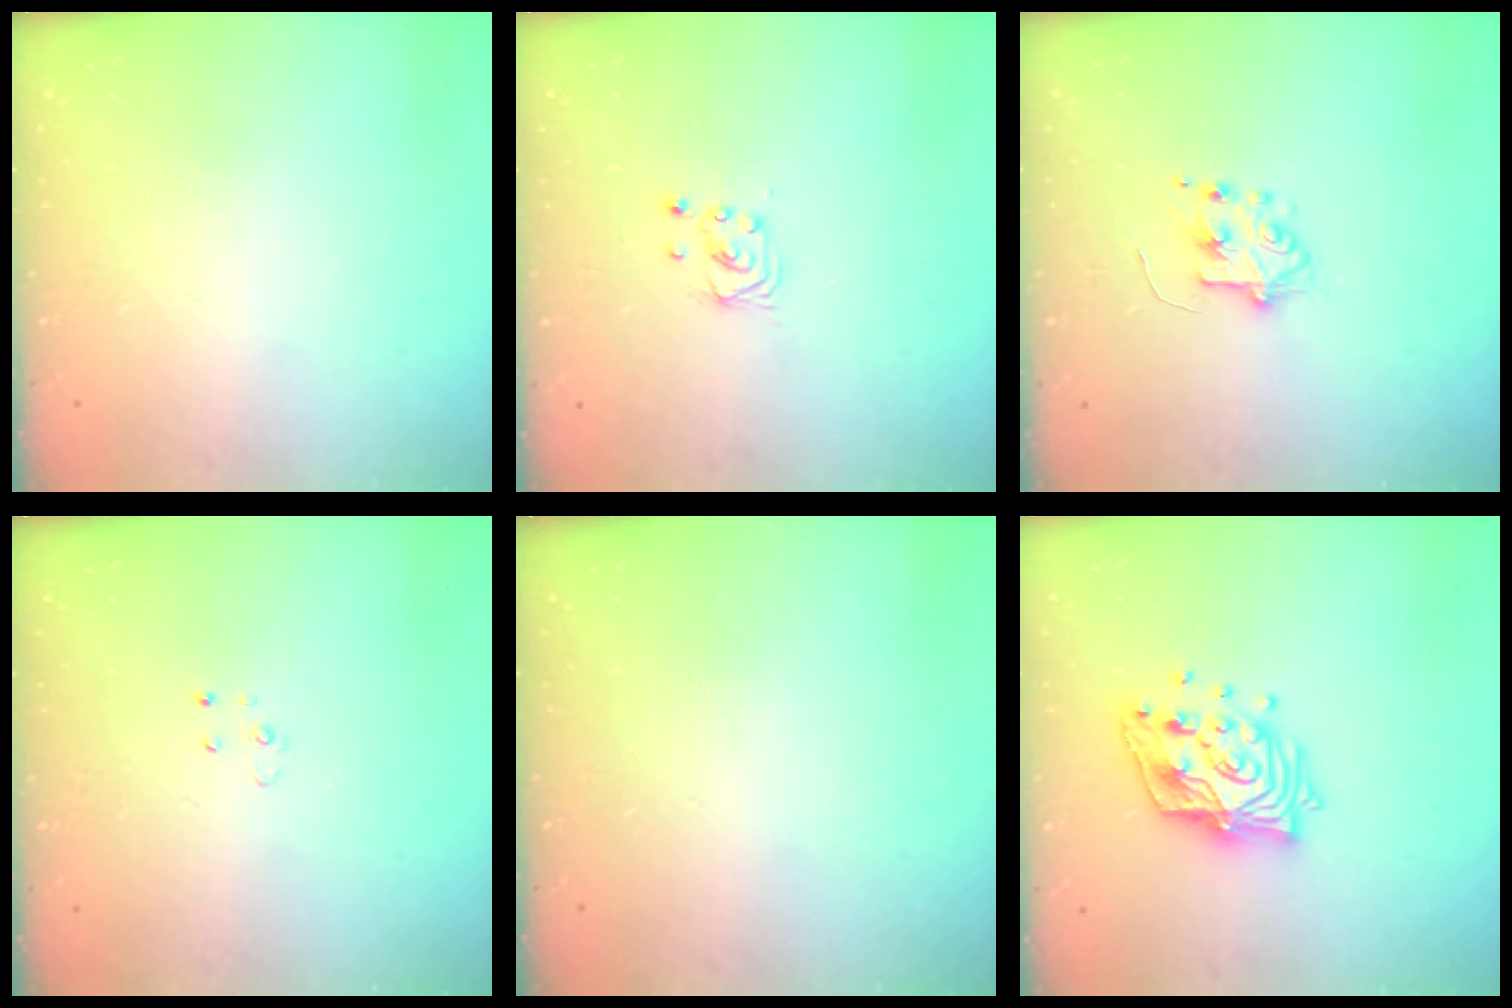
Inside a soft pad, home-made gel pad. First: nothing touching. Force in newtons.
{"total": 2.5, "press": 2.5, "slide": 0.2}
{"total": 5.8, "press": 5.8, "slide": 0.6}
{"total": 2.6, "press": 2.6, "slide": 0.2}
{"total": 0.0}
{"total": 15.5, "press": 15.5, "slide": 1.2}